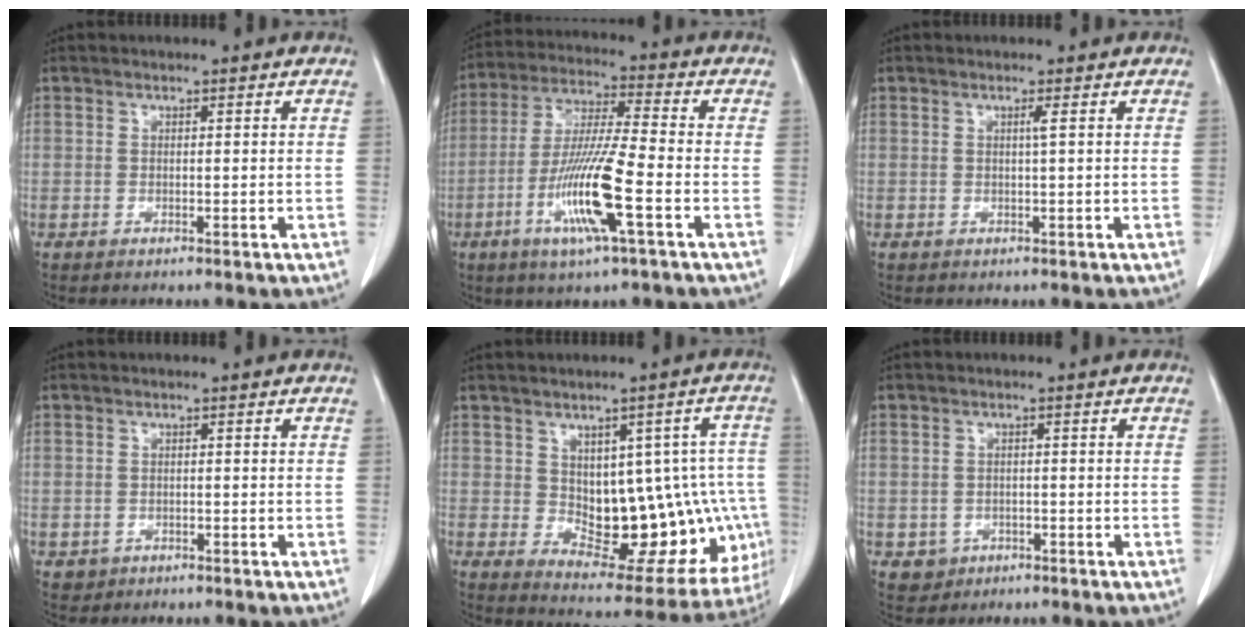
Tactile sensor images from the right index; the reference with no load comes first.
{"total": 13.0, "force": [-4.6, 0.2, 12.2], "torque": [-0.244, -0.015, -0.090]}
{"total": 0.8, "force": [0.2, -0.3, 0.7], "torque": [-0.015, -0.002, 0.006]}
{"total": 1.5, "force": [-0.5, 1.4, 0.0], "torque": [-0.001, 0.005, -0.001]}
{"total": 18.0, "force": [-1.2, 9.0, 15.5], "torque": [-0.150, 0.024, 0.014]}
{"total": 2.8, "force": [-0.9, 2.6, 0.4], "torque": [0.000, 0.008, -0.004]}